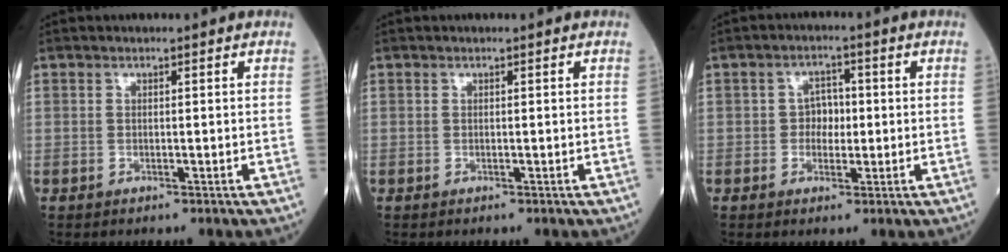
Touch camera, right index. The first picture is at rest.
{"total": 0.0}
{"total": 3.3, "force": [-0.2, 2.4, 2.2], "torque": [-0.028, 0.009, -0.004]}